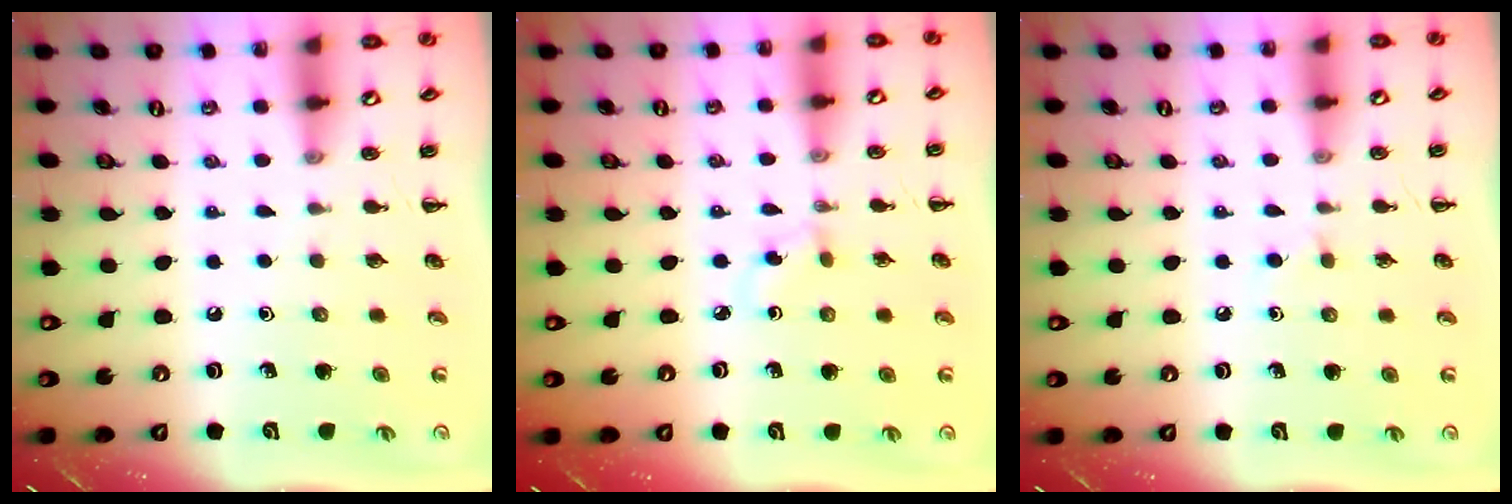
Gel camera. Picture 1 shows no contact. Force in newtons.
{"total": 2.6, "press": 2.4, "slide": 1.0}
{"total": 1.7, "press": 1.5, "slide": 0.9}